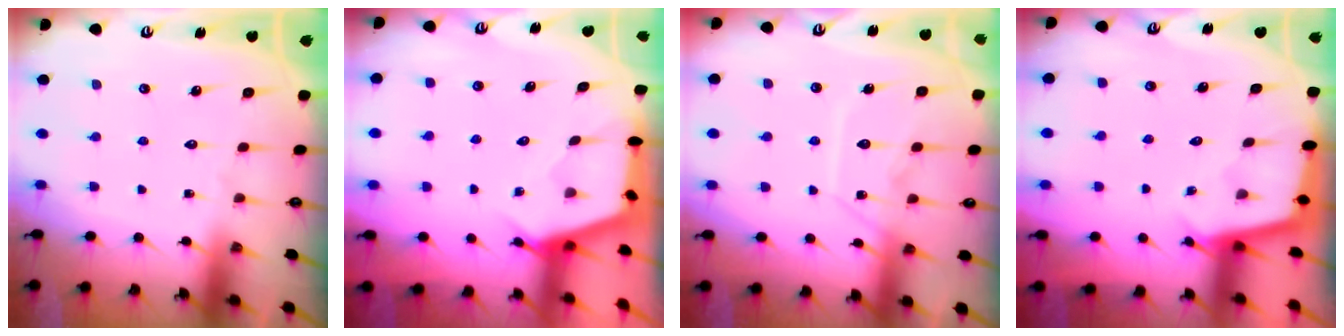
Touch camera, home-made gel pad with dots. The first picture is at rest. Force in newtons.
{"total": 2.8, "press": 2.7, "slide": 0.4}
{"total": 11.8, "press": 11.7, "slide": 1.2}
{"total": 2.6, "press": 2.6, "slide": 0.1}